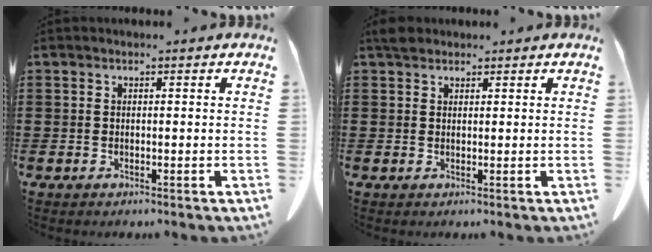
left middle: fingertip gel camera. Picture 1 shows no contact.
{"total": 2.0, "force": [1.6, 0.9, 0.7], "torque": [-0.020, 0.005, 0.031]}